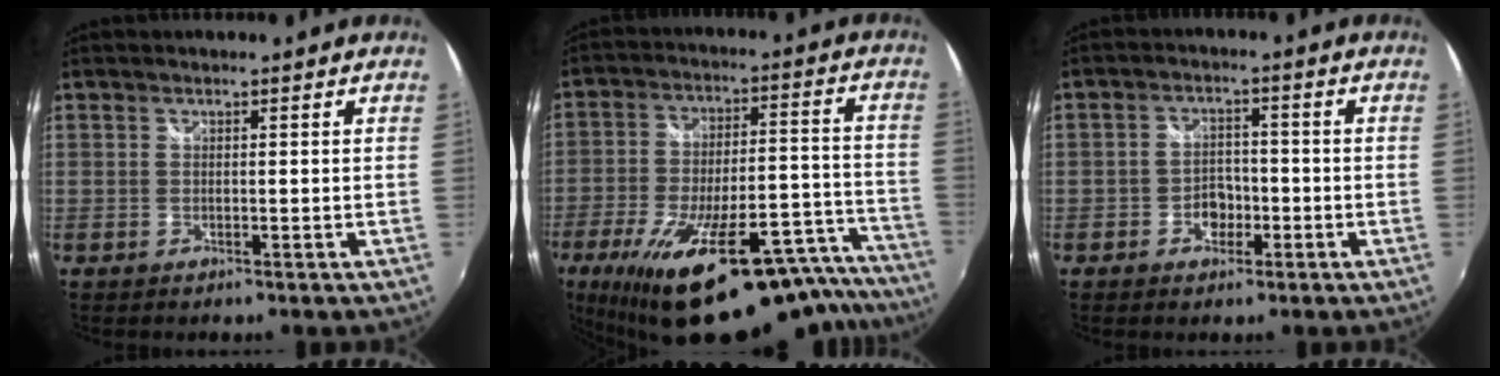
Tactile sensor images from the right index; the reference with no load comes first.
{"total": 33.3, "force": [-25.8, 9.7, 18.7], "torque": [-0.278, -0.016, -0.356]}
{"total": 4.4, "force": [-1.9, 3.3, 2.2], "torque": [-0.043, 0.008, -0.025]}